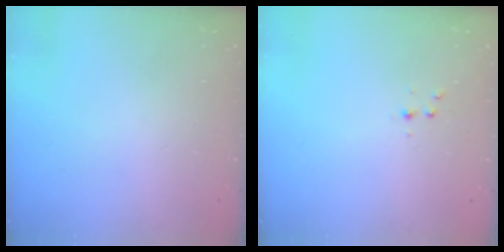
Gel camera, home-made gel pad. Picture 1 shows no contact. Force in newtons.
{"total": 3.1, "press": 2.7, "slide": 1.6}